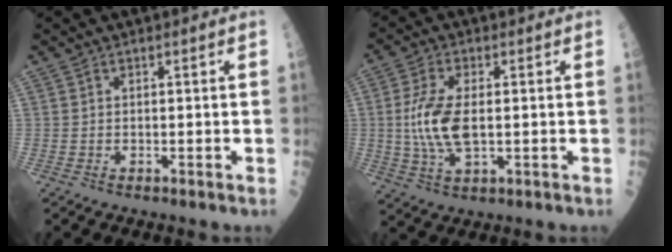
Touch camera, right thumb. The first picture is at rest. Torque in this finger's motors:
{"motor_torque": [0.63, 2.21, 0.88, 0.06, 0.39]}